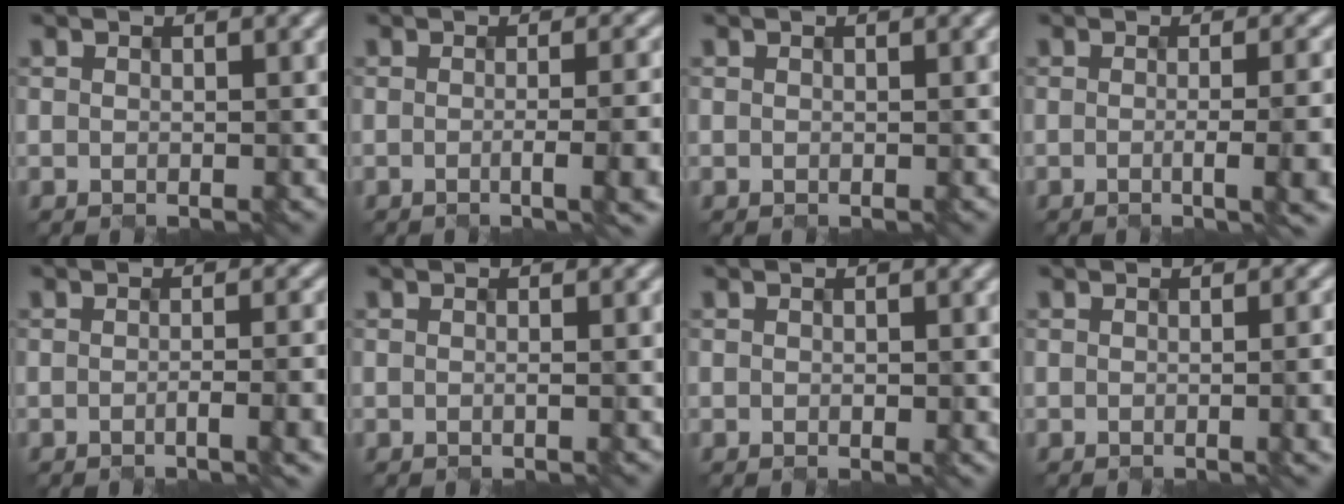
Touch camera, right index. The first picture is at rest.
{"total": 5.8, "force": [-1.2, 1.9, 5.4], "torque": [-0.054, -0.004, -0.011]}
{"total": 0.0}
{"total": 6.7, "force": [-1.2, 2.3, 6.1], "torque": [-0.055, -0.004, -0.011]}
{"total": 4.5, "force": [-1.3, 1.4, 4.1], "torque": [-0.048, -0.002, -0.016]}
{"total": 1.0, "force": [-0.2, 0.2, 1.0], "torque": [-0.016, 0.001, -0.007]}
{"total": 0.6, "force": [0.0, 0.1, 0.6], "torque": [-0.012, -0.001, 0.006]}
{"total": 5.0, "force": [-0.5, 2.3, 4.4], "torque": [-0.016, 0.010, -0.001]}